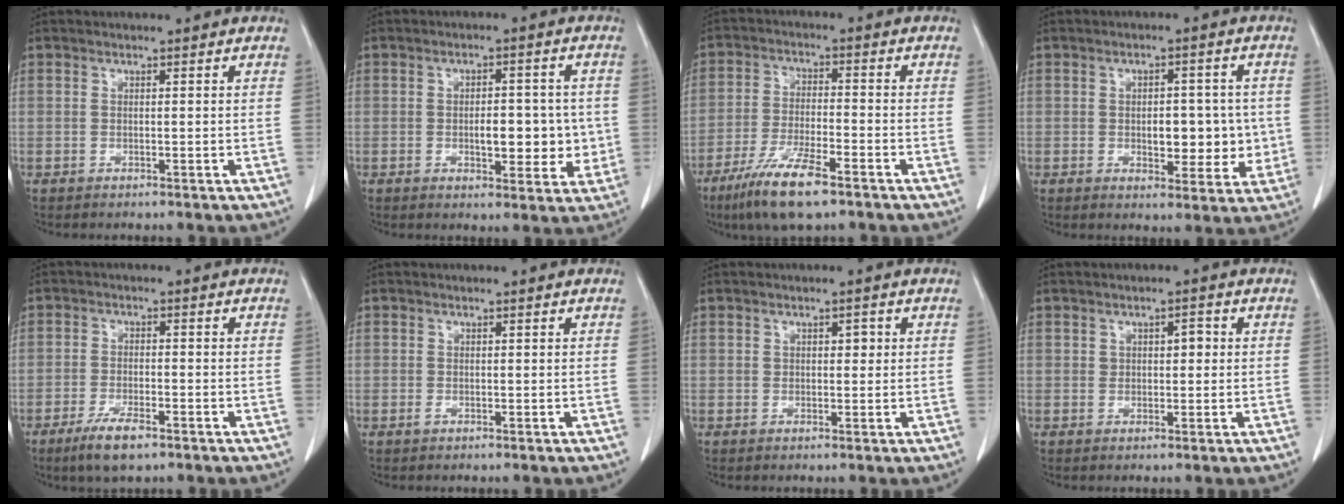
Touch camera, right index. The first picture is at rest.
{"total": 7.5, "force": [-0.7, 3.4, 6.7], "torque": [-0.083, 0.006, -0.002]}
{"total": 10.2, "force": [-6.8, 1.6, 7.5], "torque": [-0.148, -0.022, -0.121]}
{"total": 7.8, "force": [-0.5, 4.1, 6.6], "torque": [-0.076, 0.006, 0.002]}
{"total": 5.6, "force": [-3.7, 1.4, 3.9], "torque": [-0.080, -0.008, -0.063]}
{"total": 0.6, "force": [-0.2, 0.5, 0.2], "torque": [-0.001, 0.002, -0.002]}
{"total": 1.7, "force": [0.5, 1.0, 1.2], "torque": [-0.016, 0.003, 0.007]}
{"total": 2.3, "force": [0.6, 1.3, 1.8], "torque": [-0.025, 0.008, 0.009]}